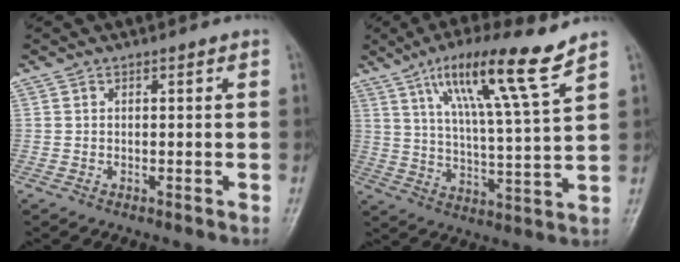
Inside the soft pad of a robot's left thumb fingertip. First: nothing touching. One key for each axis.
{"total": 14.8, "fx": 9.2, "fy": 0.5, "fz": 11.6, "tx": -0.198, "ty": -0.042, "tz": 0.158}